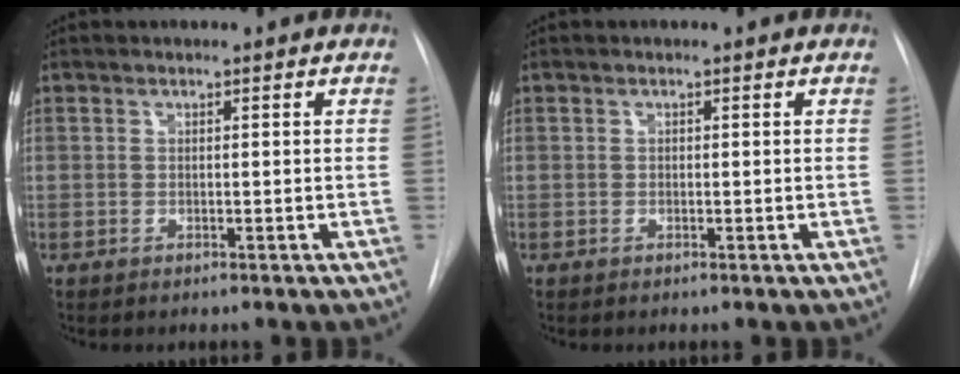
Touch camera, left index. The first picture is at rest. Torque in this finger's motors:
{"motor_torque": [-0.17, 0.22, -0.01, -0.01]}